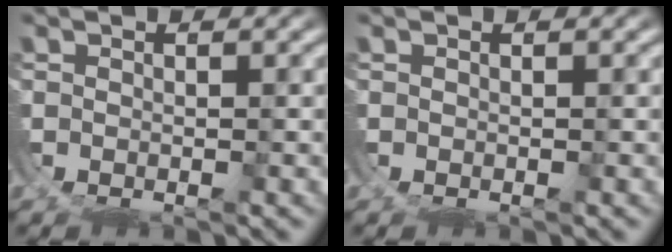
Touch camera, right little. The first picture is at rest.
{"total": 0.0}